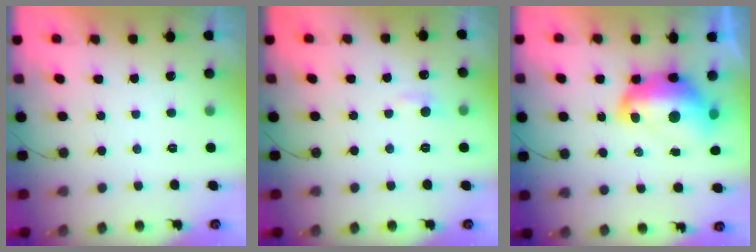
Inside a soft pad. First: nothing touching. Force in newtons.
{"total": 5.3, "press": 5.2, "slide": 0.6}
{"total": 15.2, "press": 15.2, "slide": 1.2}